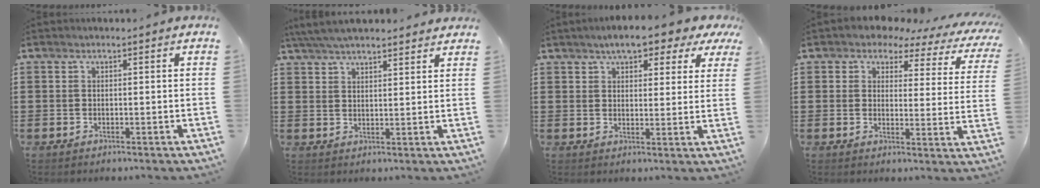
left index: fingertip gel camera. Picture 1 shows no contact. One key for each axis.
{"total": 5.0, "fx": 4.6, "fy": 0.7, "fz": 1.8, "tx": -0.048, "ty": -0.006, "tz": 0.086}
{"total": 6.0, "fx": 4.8, "fy": 1.8, "fz": 3.0, "tx": -0.060, "ty": -0.009, "tz": 0.081}
{"total": 3.6, "fx": 2.9, "fy": 1.7, "fz": 1.4, "tx": -0.039, "ty": -0.014, "tz": 0.044}